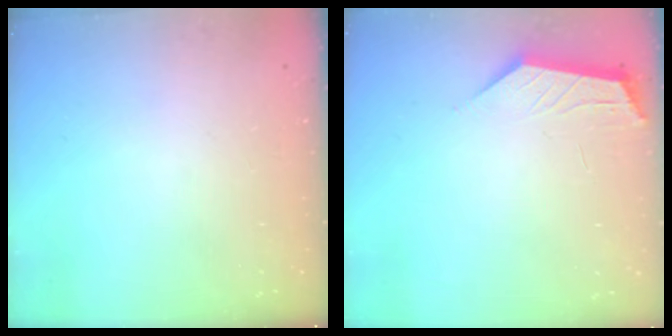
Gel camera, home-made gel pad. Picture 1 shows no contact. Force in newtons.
{"total": 1.8, "press": 1.8, "slide": 0.4}